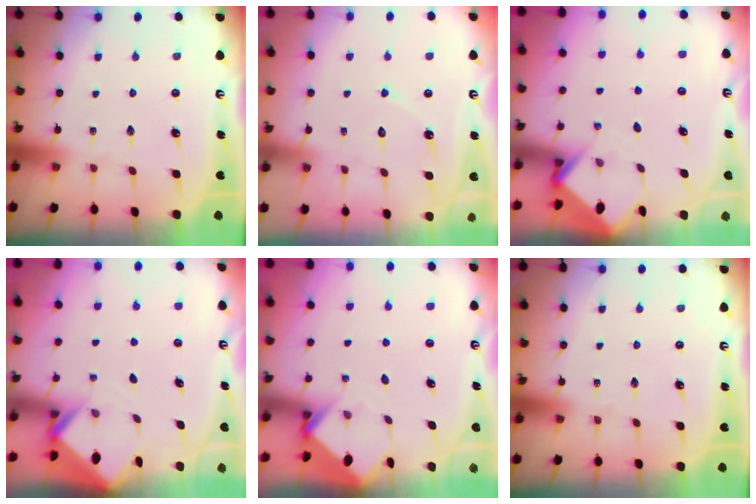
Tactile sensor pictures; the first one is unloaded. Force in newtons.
{"total": 5.8, "press": 5.8, "slide": 0.6}
{"total": 3.3, "press": 3.3, "slide": 0.3}
{"total": 2.7, "press": 2.7, "slide": 0.2}
{"total": 3.8, "press": 3.7, "slide": 0.3}
{"total": 0.0}